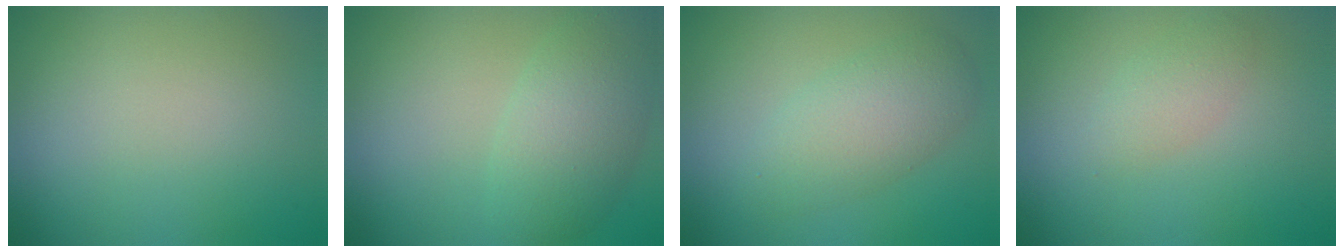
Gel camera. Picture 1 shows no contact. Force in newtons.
{"total": 5.0, "press": 5.0, "slide": 0.4}
{"total": 4.0, "press": 4.0, "slide": 0.3}
{"total": 1.6, "press": 1.6, "slide": 0.0}